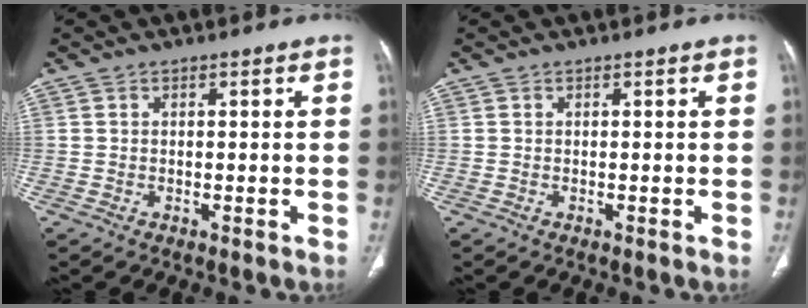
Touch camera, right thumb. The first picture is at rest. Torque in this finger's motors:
{"motor_torque": [-0.07, 0.07, 0.14, 0.23, 0.01]}